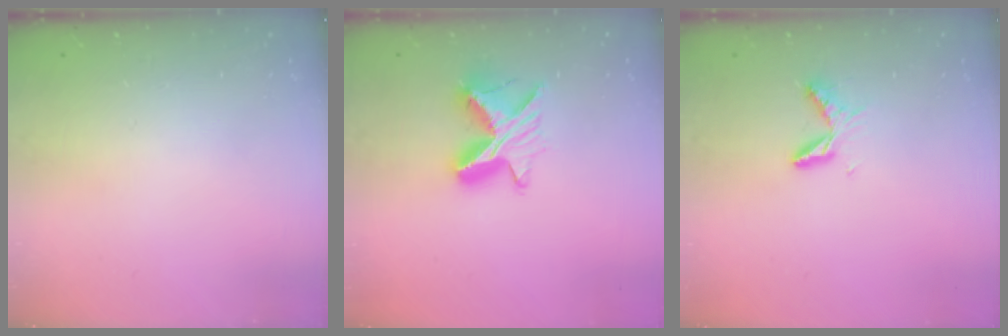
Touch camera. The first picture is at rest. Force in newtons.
{"total": 9.9, "press": 9.9, "slide": 0.5}
{"total": 5.6, "press": 5.6, "slide": 0.5}